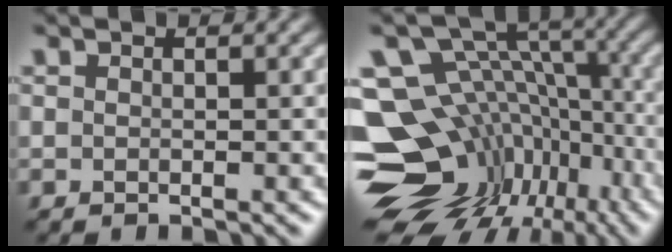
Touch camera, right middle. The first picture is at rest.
{"total": 15.2, "force": [-5.0, 11.6, 8.6], "torque": [-0.158, 0.015, -0.046]}